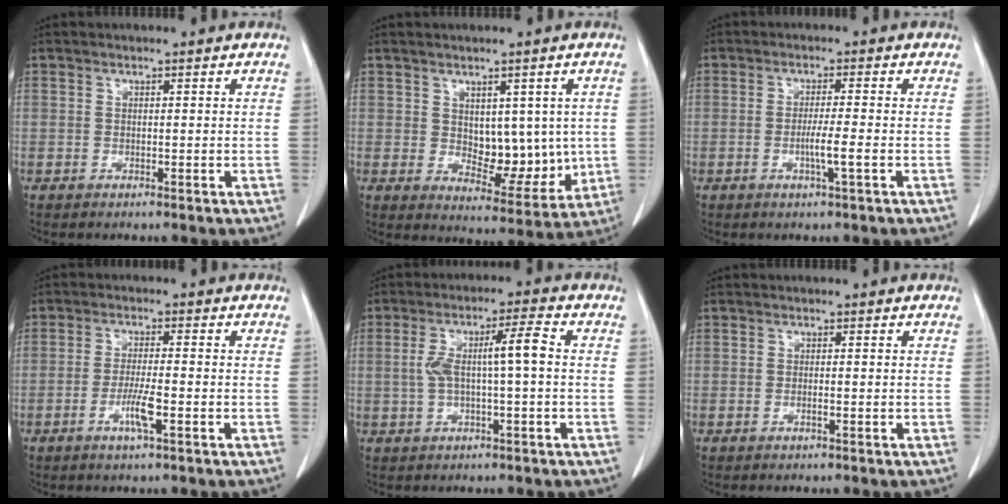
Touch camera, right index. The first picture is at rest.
{"total": 11.5, "force": [0.7, 7.0, 9.1], "torque": [-0.132, 0.000, 0.038]}
{"total": 4.0, "force": [-1.2, -0.1, 3.8], "torque": [-0.070, -0.004, -0.021]}
{"total": 5.0, "force": [-2.0, 0.6, 4.6], "torque": [-0.089, -0.004, -0.036]}
{"total": 7.6, "force": [0.2, 1.2, 7.5], "torque": [-0.147, 0.026, 0.005]}
{"total": 1.2, "force": [-0.4, 0.3, 1.1], "torque": [-0.025, 0.000, -0.005]}